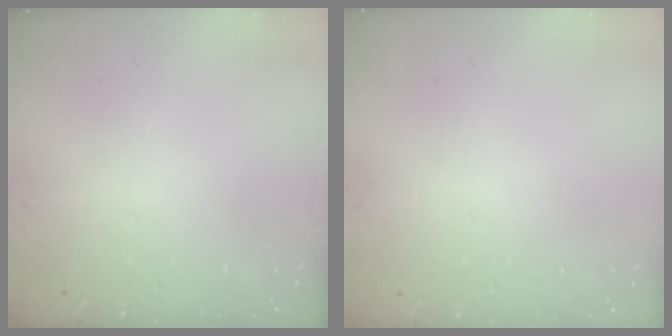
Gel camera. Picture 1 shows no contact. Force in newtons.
{"total": 0.0}